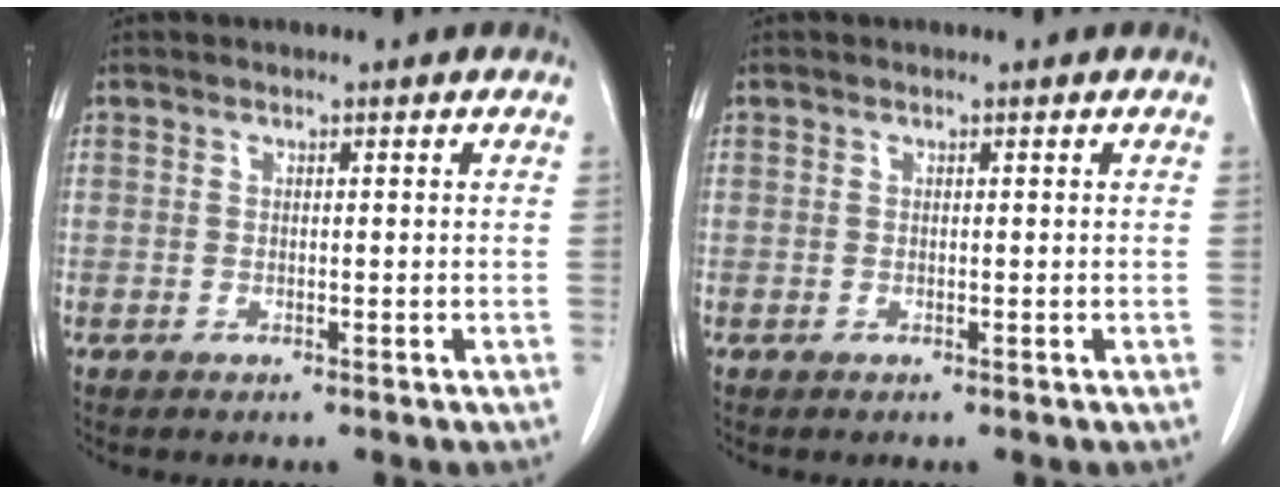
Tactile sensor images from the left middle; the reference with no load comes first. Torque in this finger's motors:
{"motor_torque": [0.00, 0.00, 0.09, 0.00]}